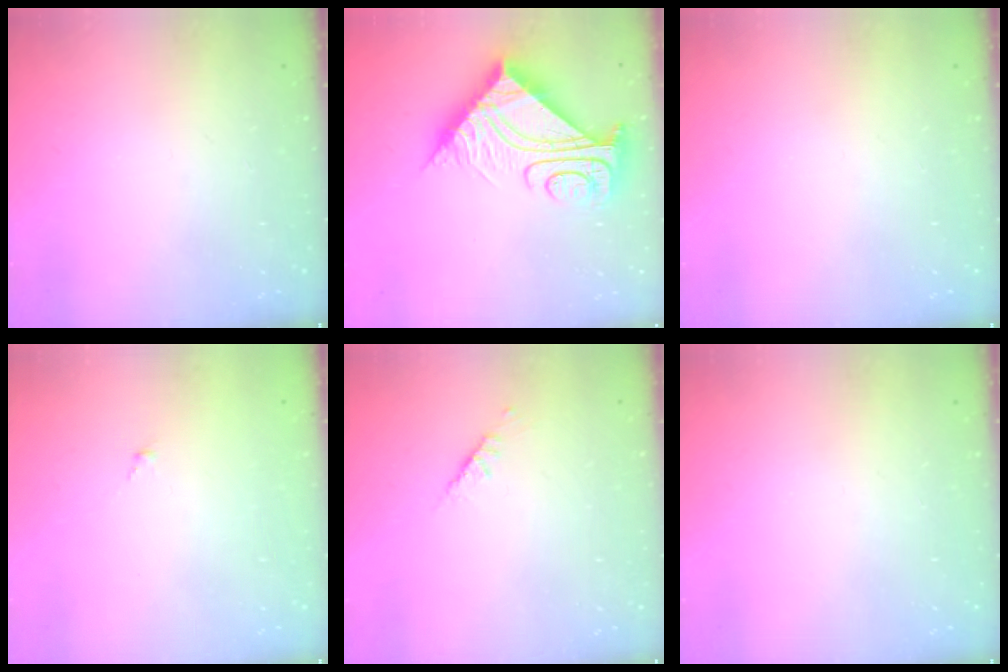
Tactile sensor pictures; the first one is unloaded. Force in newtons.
{"total": 13.0, "press": 13.0, "slide": 1.0}
{"total": 0.0}
{"total": 0.5, "press": 0.4, "slide": 0.4}
{"total": 2.5, "press": 2.4, "slide": 0.7}
{"total": 0.0}